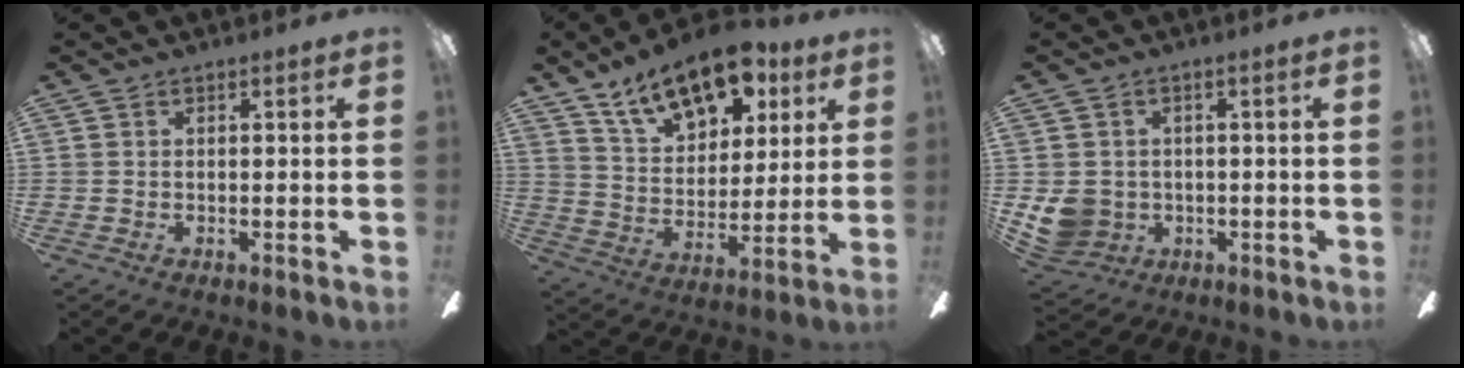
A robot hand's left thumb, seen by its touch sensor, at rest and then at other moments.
{"total": 17.1, "force": [11.7, 9.0, 8.6], "torque": [-0.137, -0.059, 0.208]}
{"total": 6.6, "force": [-0.3, 6.2, 2.3], "torque": [-0.062, 0.004, -0.005]}